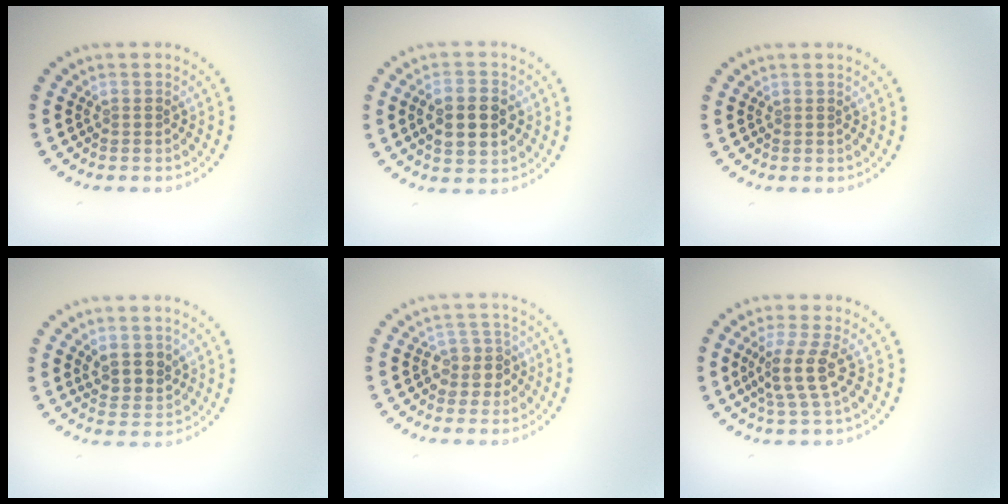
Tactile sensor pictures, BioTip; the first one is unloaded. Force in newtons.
{"total": 4.6, "press": 4.6, "slide": 0.3}
{"total": 0.0}
{"total": 2.6, "press": 2.3, "slide": 1.2}
{"total": 2.5, "press": 2.2, "slide": 1.2}
{"total": 3.3, "press": 2.7, "slide": 2.0}